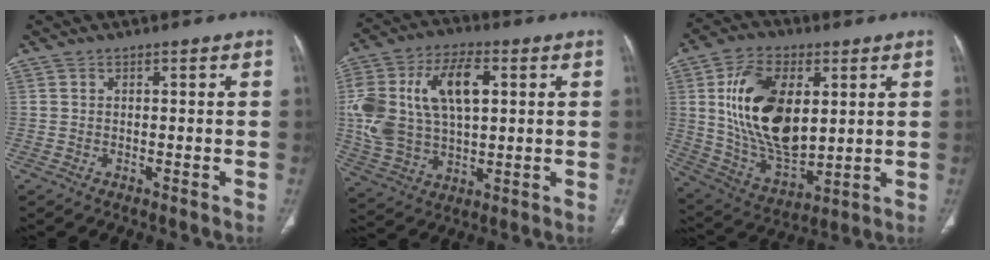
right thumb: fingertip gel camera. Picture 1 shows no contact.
{"total": 19.3, "force": [3.9, 10.9, 15.4], "torque": [-0.299, 0.013, 0.075]}
{"total": 20.9, "force": [4.2, 11.9, 16.6], "torque": [-0.281, -0.019, 0.088]}